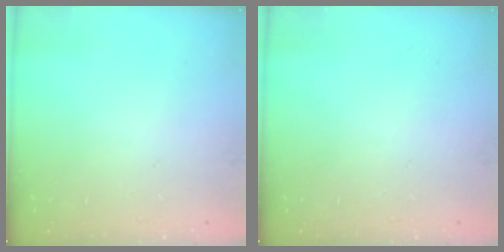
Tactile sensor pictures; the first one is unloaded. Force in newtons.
{"total": 0.0}